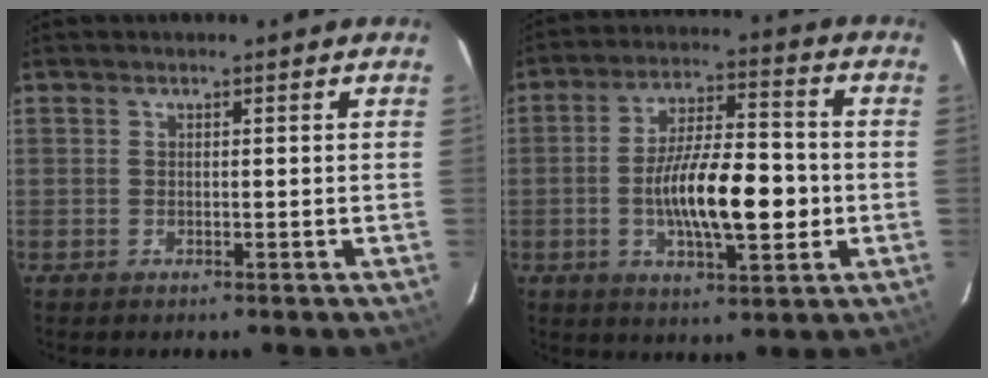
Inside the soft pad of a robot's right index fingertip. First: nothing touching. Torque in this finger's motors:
{"motor_torque": [1.35, -0.60, 0.63, 0.21]}